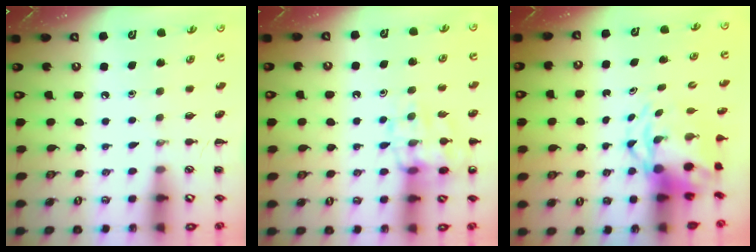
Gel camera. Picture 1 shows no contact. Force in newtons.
{"total": 14.5, "press": 14.4, "slide": 2.0}
{"total": 5.5, "press": 5.3, "slide": 1.3}